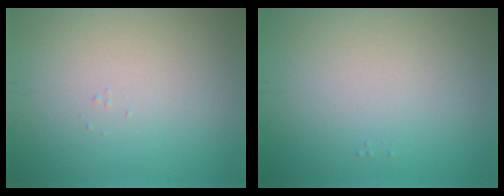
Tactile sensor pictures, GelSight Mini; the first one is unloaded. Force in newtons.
{"total": 0.0}